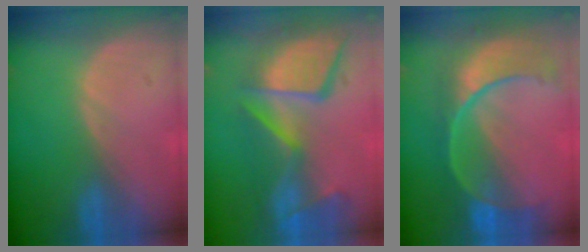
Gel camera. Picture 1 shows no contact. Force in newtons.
{"total": 13.6, "press": 11.2, "slide": 7.8}
{"total": 11.2, "press": 9.3, "slide": 6.1}